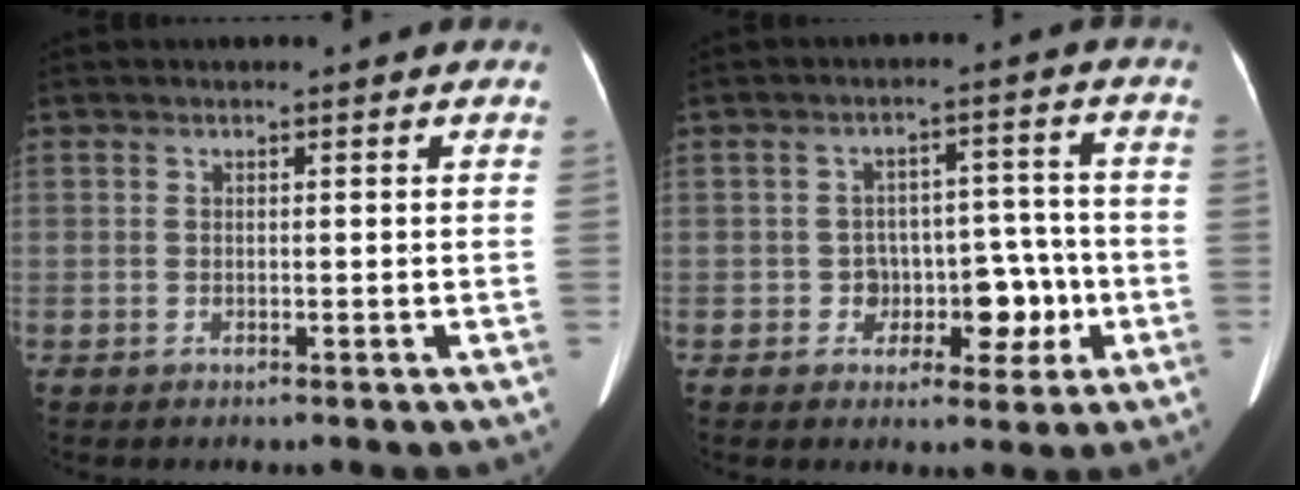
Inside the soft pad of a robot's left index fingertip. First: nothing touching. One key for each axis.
{"total": 6.5, "fx": -2.2, "fy": 4.5, "fz": 4.1, "tx": -0.042, "ty": 0.028, "tz": -0.024}